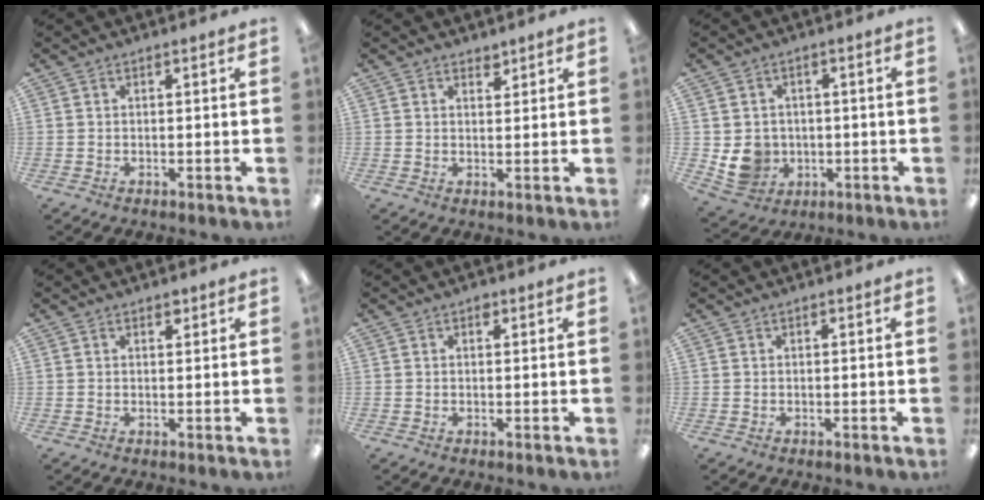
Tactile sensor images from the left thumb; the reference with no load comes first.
{"total": 2.0, "force": [1.7, 0.8, 0.4], "torque": [0.008, -0.010, 0.030]}
{"total": 7.5, "force": [-0.5, 7.1, 2.5], "torque": [-0.059, 0.003, 0.000]}
{"total": 1.3, "force": [1.0, 0.7, 0.5], "torque": [0.005, -0.005, 0.014]}
{"total": 1.0, "force": [0.6, 0.7, 0.4], "torque": [-0.002, 0.000, 0.009]}
{"total": 0.0}